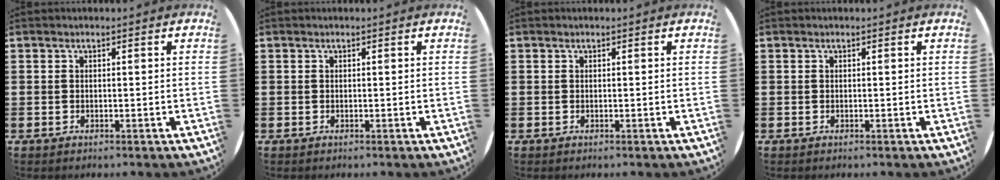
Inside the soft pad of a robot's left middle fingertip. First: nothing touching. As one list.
[{"total": 0.0}, {"total": 0.0}, {"total": 0.0}]